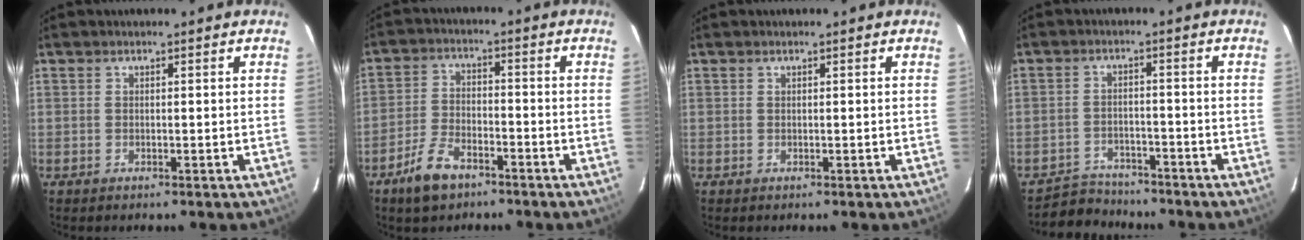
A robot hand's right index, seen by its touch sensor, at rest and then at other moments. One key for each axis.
{"total": 7.6, "fx": -5.2, "fy": 3.6, "fz": 4.1, "tx": -0.101, "ty": 0.002, "tz": -0.098}
{"total": 0.0}
{"total": 6.1, "fx": -5.6, "fy": 2.4, "fz": -0.2, "tx": -0.013, "ty": 0.012, "tz": -0.092}